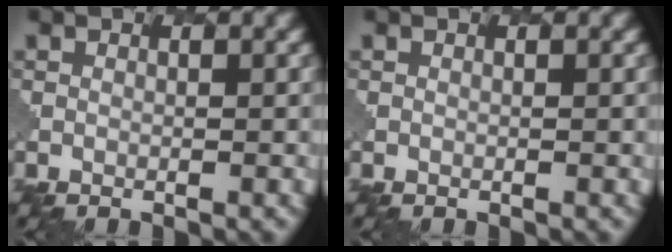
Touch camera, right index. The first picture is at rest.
{"total": 0.0}